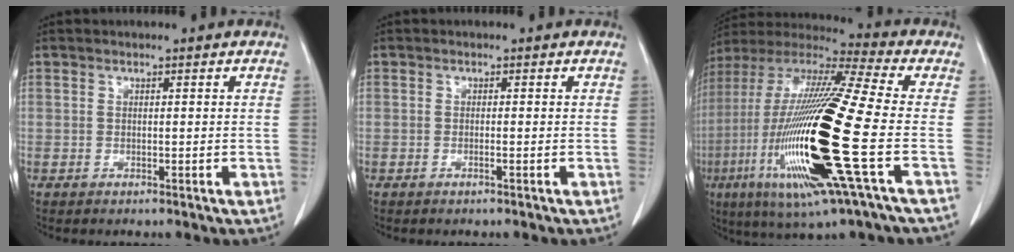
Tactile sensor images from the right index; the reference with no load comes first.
{"total": 0.6, "force": [-0.3, -0.1, 0.5], "torque": [-0.010, 0.000, -0.005]}
{"total": 26.4, "force": [-5.9, 1.7, 25.7], "torque": [-0.534, -0.038, -0.121]}